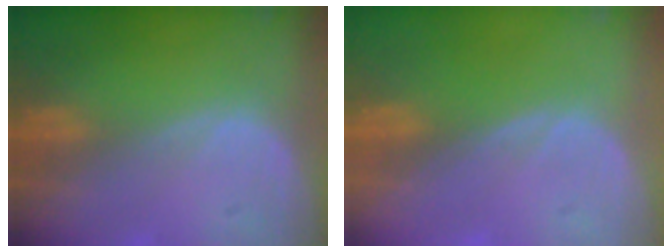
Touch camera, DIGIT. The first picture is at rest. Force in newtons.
{"total": 0.0}